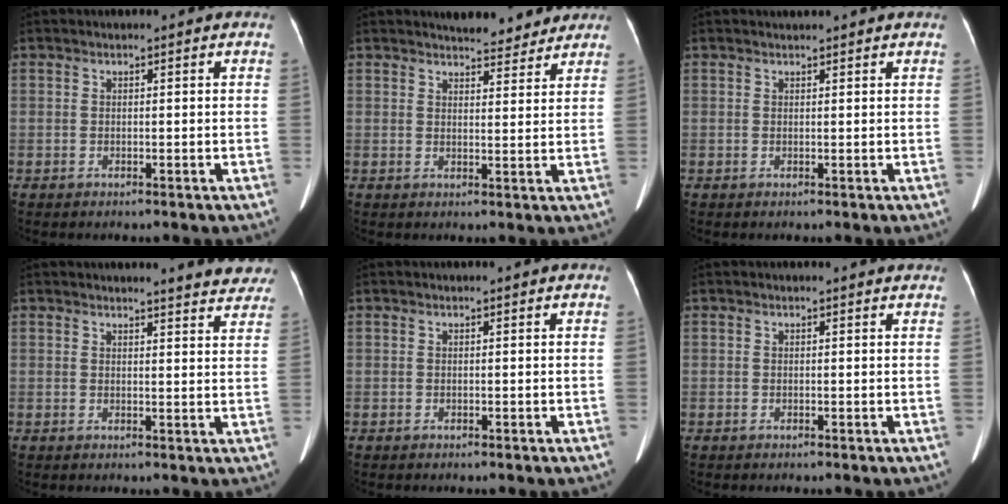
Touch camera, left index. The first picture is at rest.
{"total": 6.3, "force": [5.9, 1.5, 1.4], "torque": [-0.018, 0.000, 0.070]}
{"total": 1.2, "force": [1.2, 0.2, 0.2], "torque": [-0.011, 0.015, 0.021]}
{"total": 7.4, "force": [7.1, 1.1, 1.9], "torque": [-0.008, -0.018, 0.056]}
{"total": 0.0}
{"total": 1.1, "force": [0.9, 0.6, 0.0], "torque": [-0.007, 0.009, 0.002]}